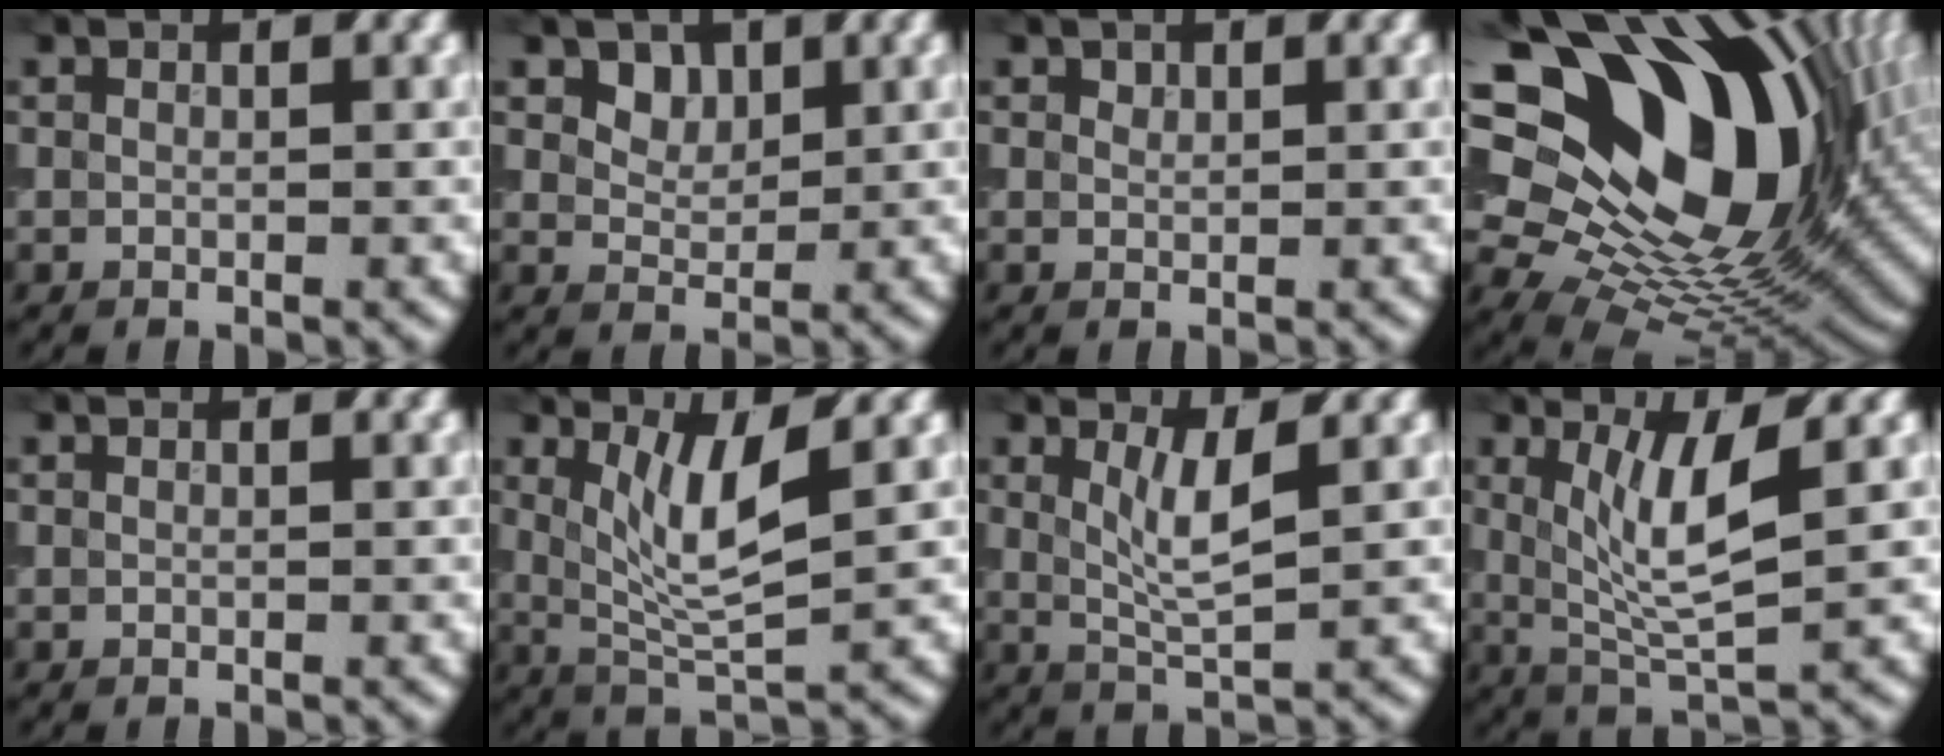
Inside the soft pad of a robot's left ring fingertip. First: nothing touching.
{"total": 2.7, "force": [1.4, 1.8, 1.4], "torque": [-0.029, -0.009, 0.041]}
{"total": 1.0, "force": [0.8, 0.5, 0.2], "torque": [-0.009, 0.000, 0.017]}
{"total": 19.7, "force": [5.7, 11.8, 14.7], "torque": [-0.260, 0.023, 0.113]}
{"total": 0.0}
{"total": 4.8, "force": [1.3, 0.9, 4.6], "torque": [-0.092, -0.005, 0.038]}
{"total": 2.9, "force": [0.7, 0.5, 2.8], "torque": [-0.064, 0.001, 0.025]}
{"total": 5.2, "force": [1.0, 1.0, 5.0], "torque": [-0.099, -0.005, 0.032]}